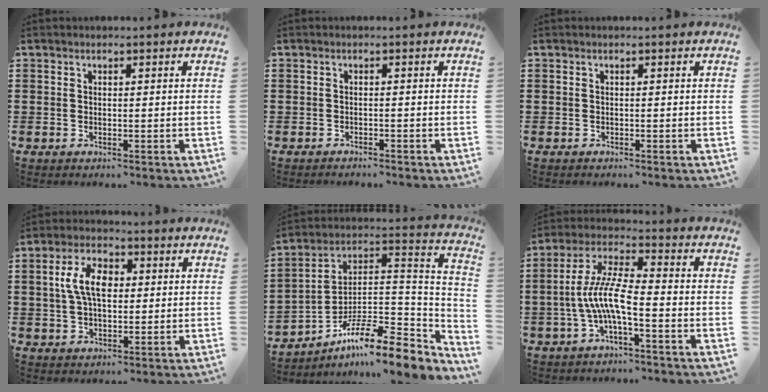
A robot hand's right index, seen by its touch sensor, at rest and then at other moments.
{"total": 0.8, "force": [-0.8, 0.1, 0.0], "torque": [-0.002, 0.003, -0.018]}
{"total": 0.0}
{"total": 6.8, "force": [1.0, 3.7, 5.6], "torque": [-0.123, 0.014, 0.013]}
{"total": 10.6, "force": [-8.2, 1.8, 6.4], "torque": [-0.109, 0.006, -0.165]}
{"total": 8.1, "force": [-2.7, 1.5, 7.5], "torque": [-0.175, -0.015, -0.058]}